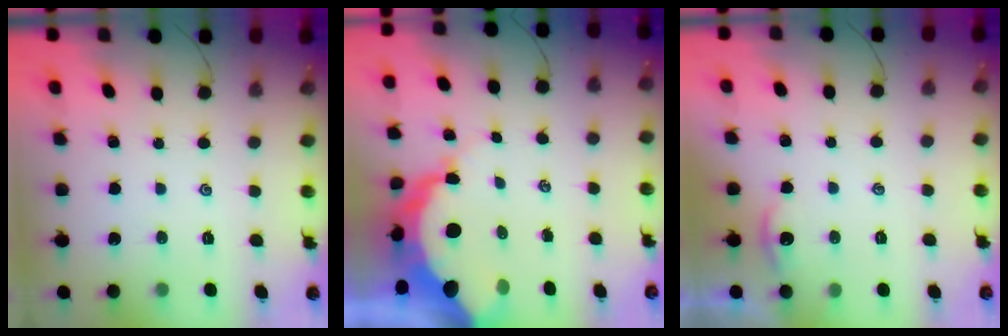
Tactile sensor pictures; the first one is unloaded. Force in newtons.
{"total": 14.0, "press": 14.0, "slide": 1.2}
{"total": 2.0, "press": 2.0, "slide": 0.1}